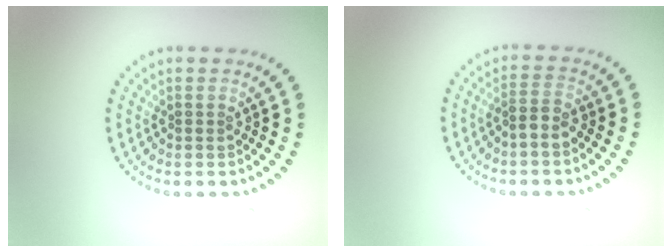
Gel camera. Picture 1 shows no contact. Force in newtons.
{"total": 1.7, "press": 1.5, "slide": 0.8}